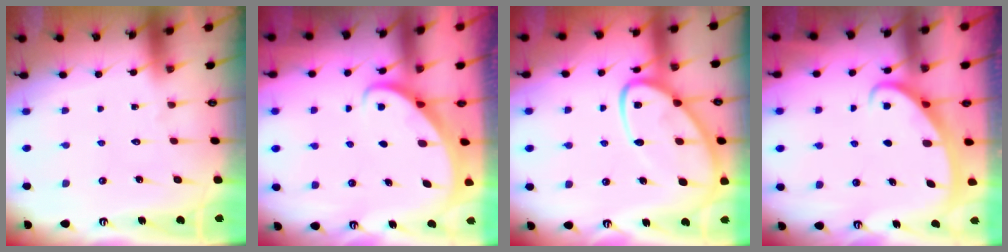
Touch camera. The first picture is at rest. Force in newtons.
{"total": 2.3, "press": 2.3, "slide": 0.3}
{"total": 13.3, "press": 13.2, "slide": 1.1}
{"total": 2.6, "press": 2.6, "slide": 0.4}